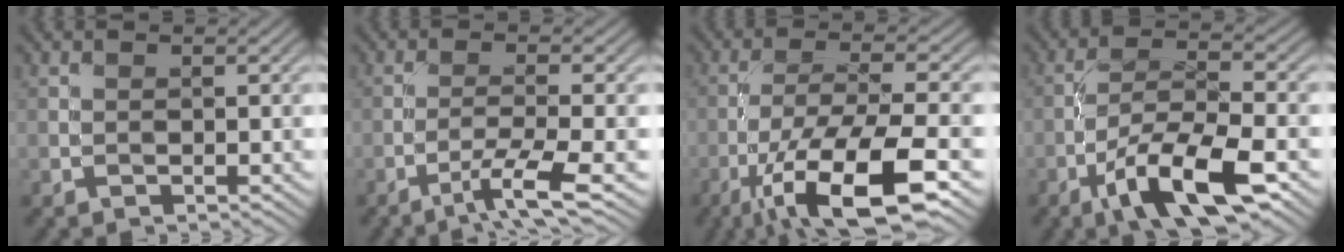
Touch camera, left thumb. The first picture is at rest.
{"total": 5.4, "force": [-3.0, 0.4, 4.4], "torque": [-0.076, 0.003, -0.060]}
{"total": 13.6, "force": [-7.2, 3.7, 10.9], "torque": [-0.214, -0.013, -0.135]}
{"total": 10.6, "force": [-5.6, 3.0, 8.5], "torque": [-0.152, 0.002, -0.107]}